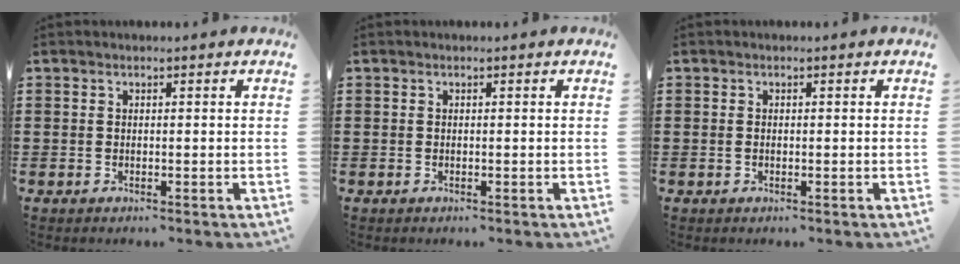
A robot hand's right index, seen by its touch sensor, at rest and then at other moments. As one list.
[{"total": 0.0}, {"total": 0.6, "force": [-0.1, 0.2, 0.5], "torque": [-0.012, 0.000, -0.002]}]